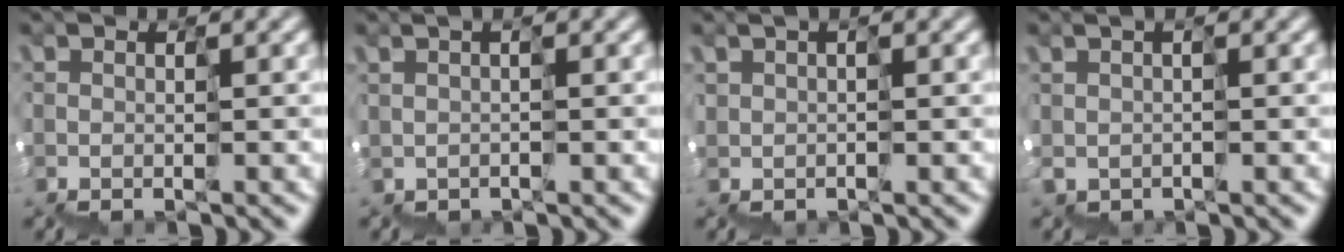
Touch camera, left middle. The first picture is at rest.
{"total": 1.3, "force": [0.1, -1.1, -0.7], "torque": [0.017, 0.003, 0.006]}
{"total": 0.9, "force": [0.9, 0.4, 0.1], "torque": [-0.002, 0.005, 0.018]}
{"total": 0.6, "force": [-0.1, -0.2, -0.6], "torque": [0.006, 0.003, 0.003]}